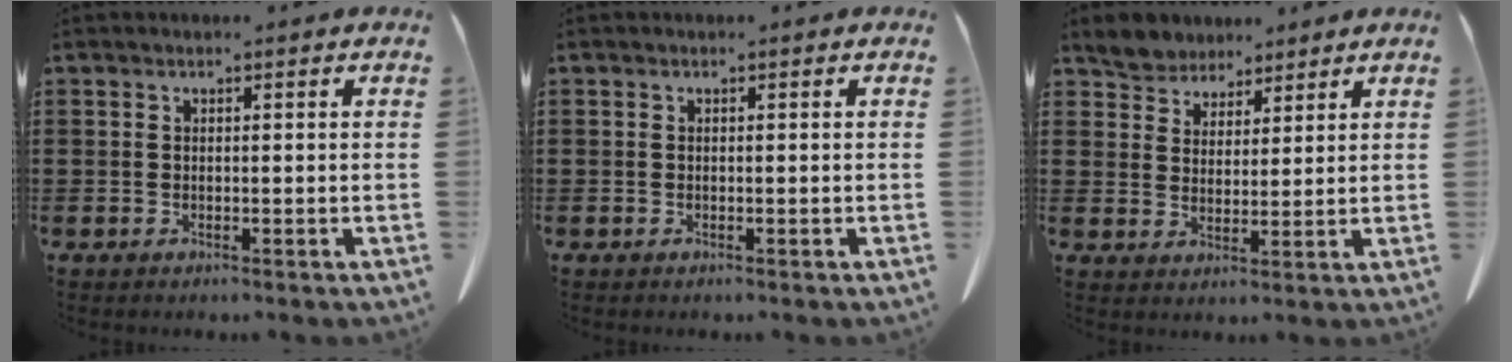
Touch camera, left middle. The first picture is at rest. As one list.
[{"total": 0.0}, {"total": 4.7, "force": [4.2, 2.1, 0.2], "torque": [-0.026, -0.009, 0.077]}]